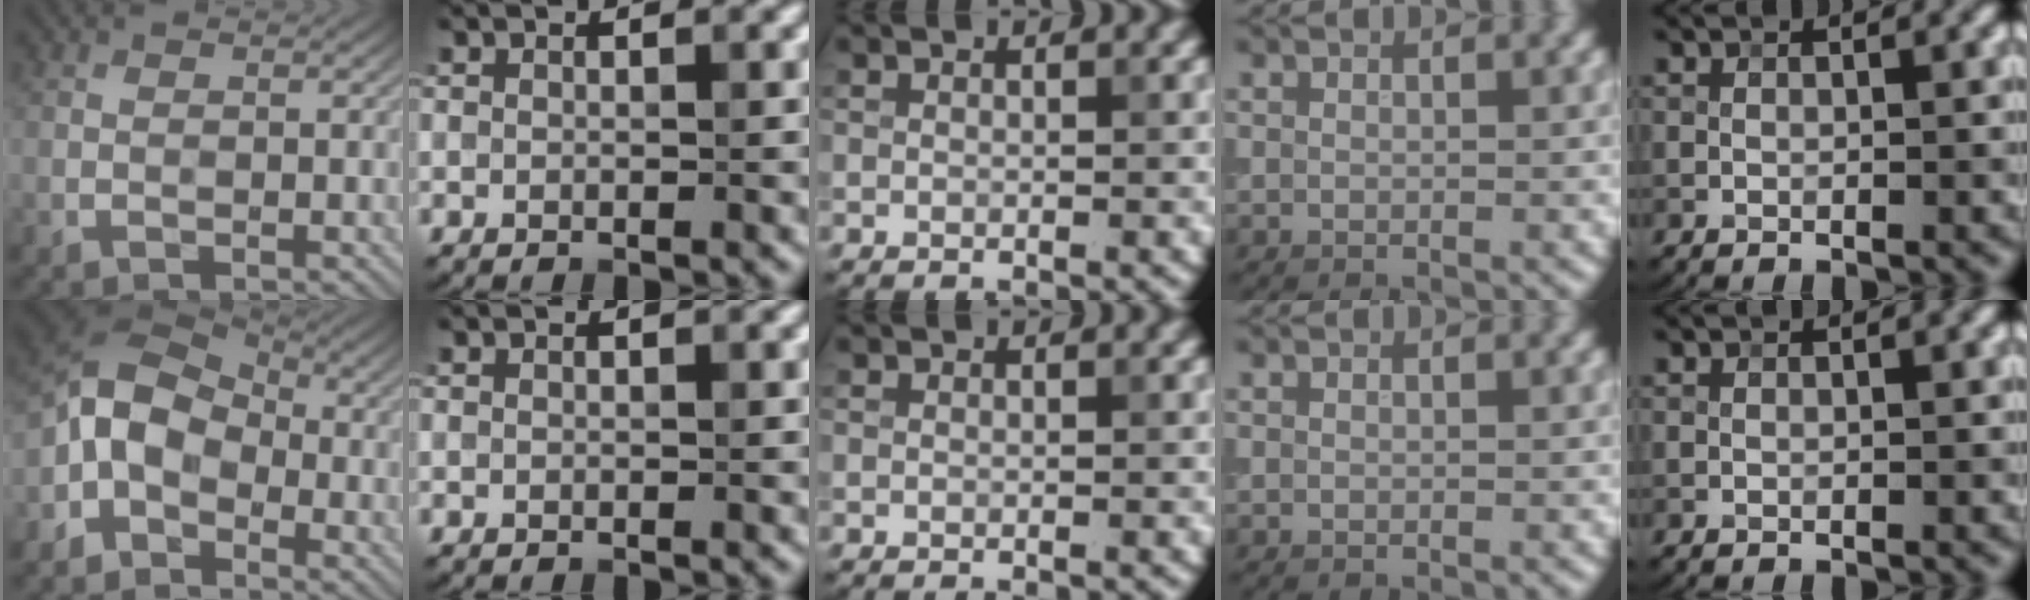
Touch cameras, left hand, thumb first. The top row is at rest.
{"thumb": {"total": 7.2, "force": [-2.7, 5.1, 4.4], "torque": [-0.095, 0.006, -0.073]}}